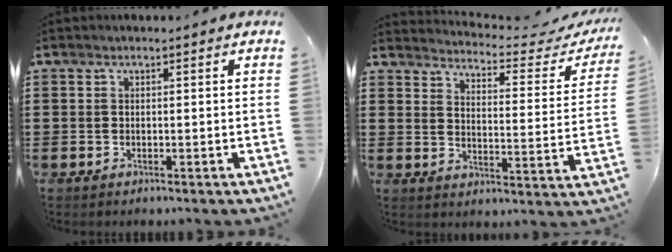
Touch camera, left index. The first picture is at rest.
{"total": 3.6, "force": [3.4, 0.0, 1.2], "torque": [-0.041, -0.032, 0.048]}